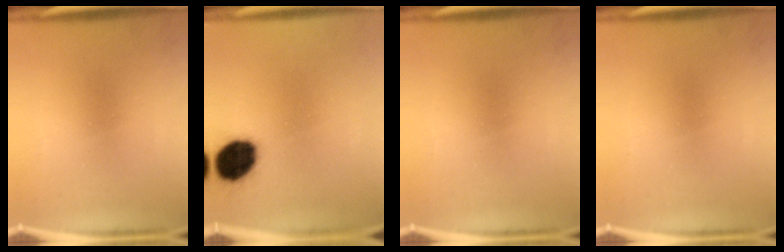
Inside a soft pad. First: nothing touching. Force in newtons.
{"total": 12.5}
{"total": 0.0}
{"total": 0.0}